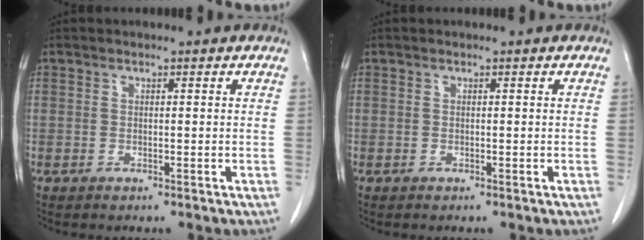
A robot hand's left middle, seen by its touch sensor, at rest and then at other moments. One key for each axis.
{"total": 0.0}